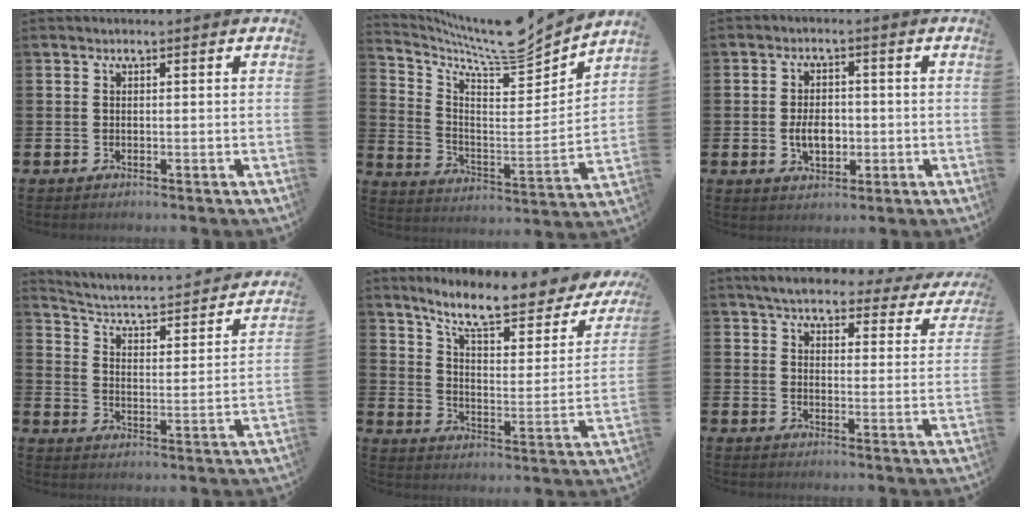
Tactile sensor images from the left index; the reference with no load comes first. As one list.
[{"total": 8.7, "force": [7.7, 1.9, 3.4], "torque": [-0.091, -0.066, 0.127]}, {"total": 4.3, "force": [-0.6, 2.8, 3.1], "torque": [-0.046, 0.000, -0.016]}, {"total": 3.8, "force": [3.1, 1.2, 1.8], "torque": [-0.059, -0.035, 0.038]}, {"total": 9.6, "force": [8.0, 2.1, 4.9], "torque": [-0.117, -0.056, 0.130]}, {"total": 4.9, "force": [4.5, 1.1, 1.7], "torque": [-0.048, -0.025, 0.072]}]